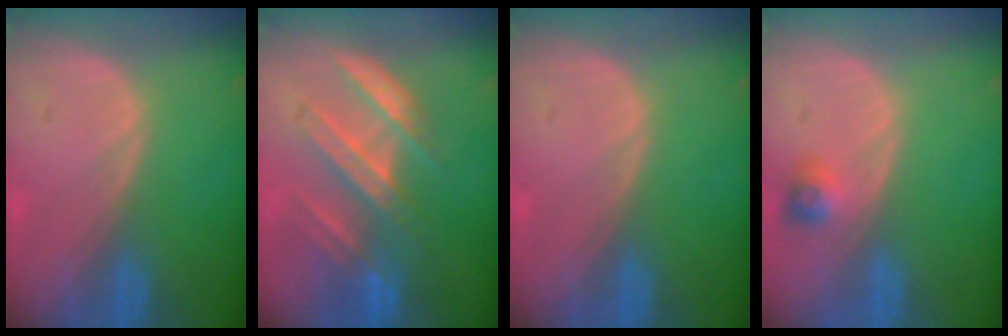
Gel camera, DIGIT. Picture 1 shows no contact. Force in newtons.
{"total": 7.4, "press": 7.3, "slide": 1.1}
{"total": 0.0}
{"total": 2.6, "press": 2.4, "slide": 1.0}